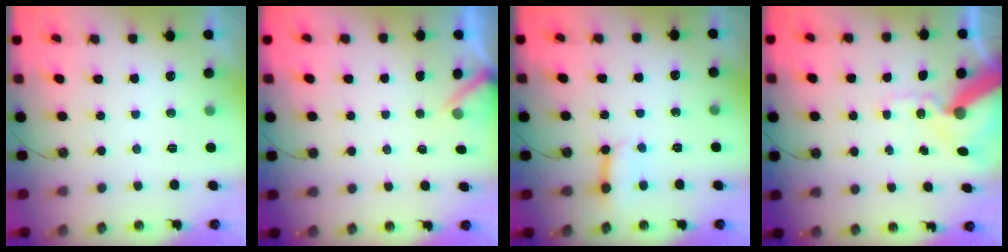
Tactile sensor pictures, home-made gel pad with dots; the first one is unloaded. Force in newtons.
{"total": 2.4, "press": 2.4, "slide": 0.3}
{"total": 3.5, "press": 3.4, "slide": 0.5}
{"total": 14.6, "press": 14.5, "slide": 2.1}